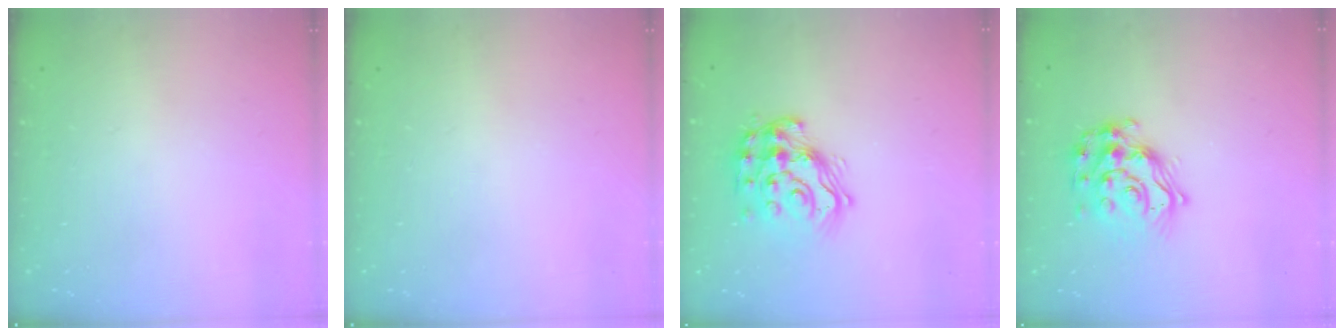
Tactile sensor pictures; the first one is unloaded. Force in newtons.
{"total": 0.0}
{"total": 15.4, "press": 15.4, "slide": 1.0}
{"total": 12.9, "press": 12.8, "slide": 1.0}